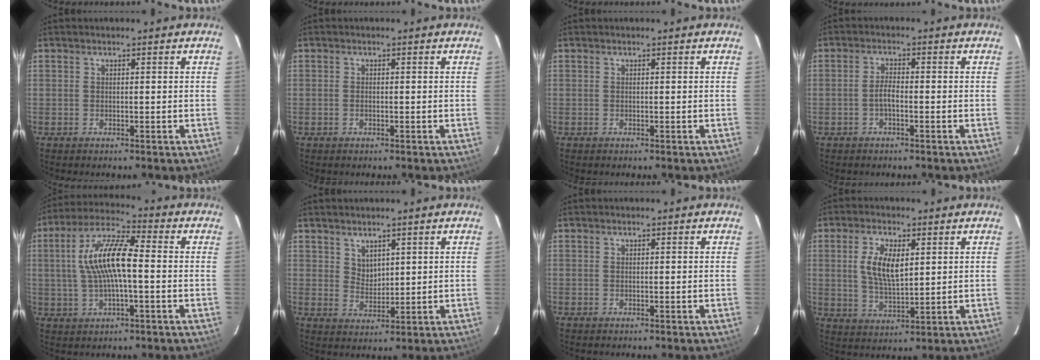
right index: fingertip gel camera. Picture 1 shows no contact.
{"total": 0.7, "force": [-0.3, 0.4, 0.5], "torque": [-0.011, 0.001, -0.006]}
{"total": 0.0}
{"total": 2.2, "force": [-1.0, 0.6, 1.9], "torque": [-0.041, 0.005, -0.020]}
{"total": 12.1, "force": [0.2, 3.5, 11.6], "torque": [-0.224, 0.017, 0.002]}
{"total": 3.4, "force": [2.4, 2.1, 1.2], "torque": [-0.014, 0.001, 0.048]}
{"total": 0.0}
{"total": 7.9, "force": [2.1, 3.6, 6.8], "torque": [-0.131, 0.001, 0.044]}